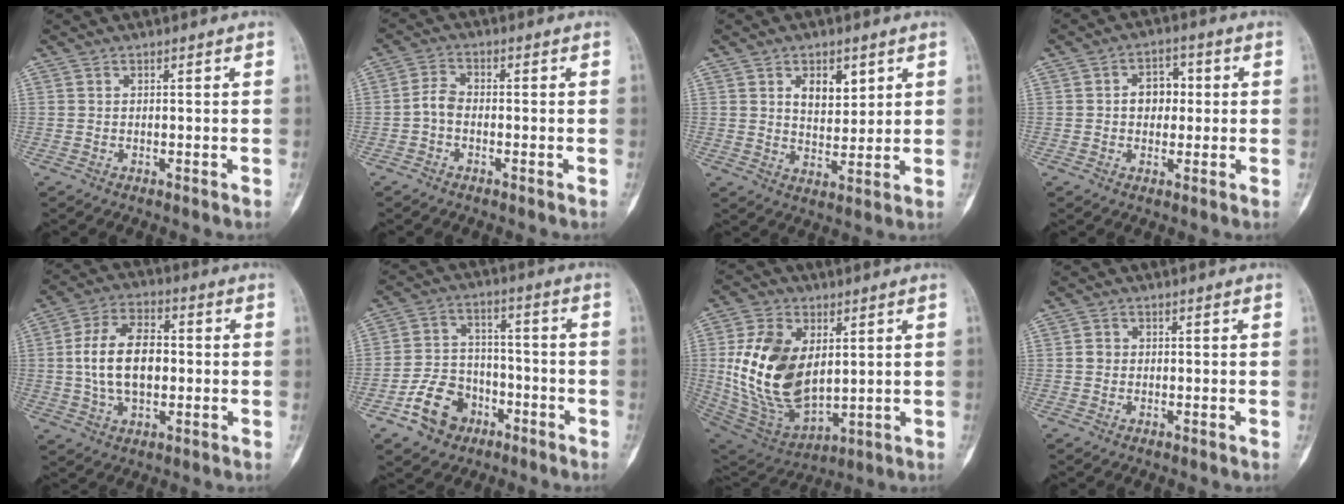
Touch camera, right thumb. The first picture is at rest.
{"total": 3.3, "force": [-1.1, 2.1, 2.3], "torque": [-0.042, 0.015, -0.030]}
{"total": 6.9, "force": [3.0, 4.1, 4.7], "torque": [-0.050, -0.021, 0.052]}
{"total": 5.8, "force": [0.4, 4.4, 3.8], "torque": [-0.027, 0.012, 0.001]}
{"total": 12.8, "force": [0.1, 7.7, 10.3], "torque": [-0.179, 0.017, 0.000]}
{"total": 10.9, "force": [-5.5, 8.2, 4.5], "torque": [-0.050, 0.047, -0.095]}
{"total": 18.8, "force": [2.8, 12.2, 14.1], "torque": [-0.240, -0.021, 0.072]}
{"total": 1.5, "force": [-0.1, 1.4, 0.5], "torque": [-0.003, 0.004, -0.002]}